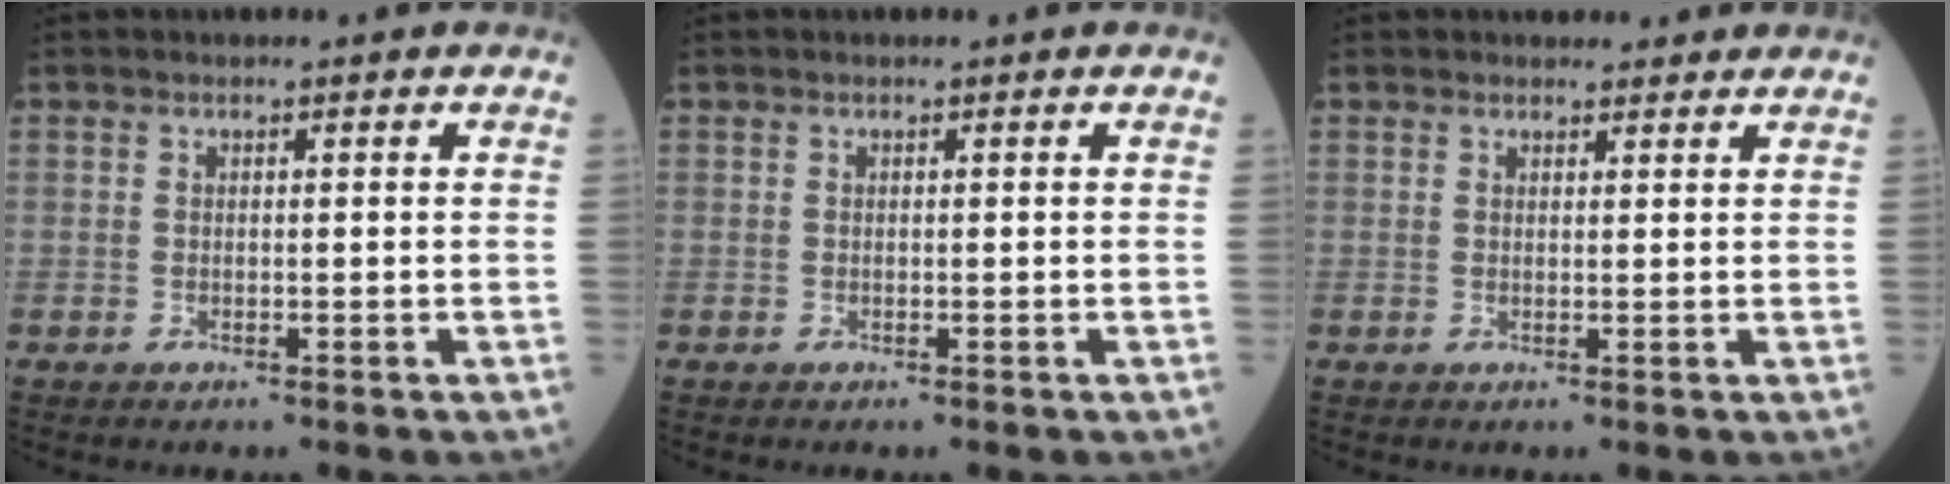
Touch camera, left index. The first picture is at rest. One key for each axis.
{"total": 0.0}
{"total": 2.2, "fx": 2.0, "fy": 0.8, "fz": 0.2, "tx": -0.006, "ty": 0.007, "tz": 0.027}